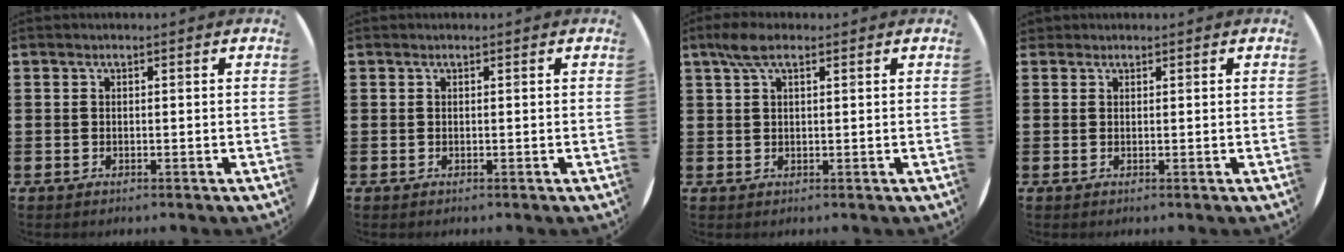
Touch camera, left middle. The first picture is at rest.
{"total": 0.0}
{"total": 3.5, "force": [2.0, 1.3, 2.6], "torque": [-0.054, 0.008, 0.036]}
{"total": 0.7, "force": [0.6, 0.3, -0.1], "torque": [0.002, 0.003, 0.011]}